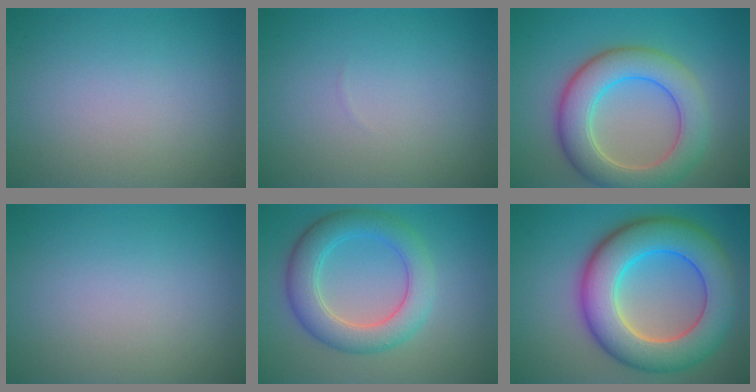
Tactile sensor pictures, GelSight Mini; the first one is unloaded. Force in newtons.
{"total": 0.0}
{"total": 7.3, "press": 7.3, "slide": 0.3}
{"total": 0.0}
{"total": 5.5, "press": 5.5, "slide": 0.3}
{"total": 10.7, "press": 10.7, "slide": 0.4}